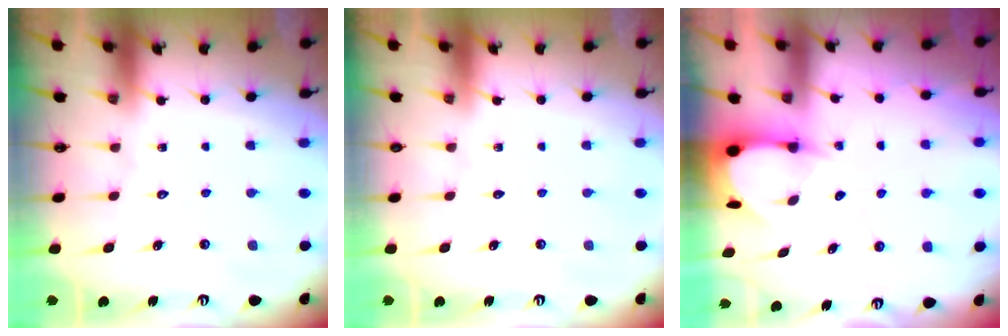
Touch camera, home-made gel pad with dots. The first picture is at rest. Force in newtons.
{"total": 0.0}
{"total": 3.6, "press": 3.6, "slide": 0.3}